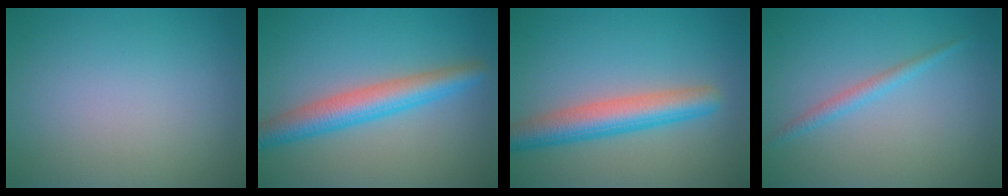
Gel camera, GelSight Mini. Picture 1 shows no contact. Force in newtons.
{"total": 4.8, "press": 4.8, "slide": 0.1}
{"total": 5.1, "press": 5.1, "slide": 0.1}
{"total": 1.5, "press": 1.5, "slide": 0.1}